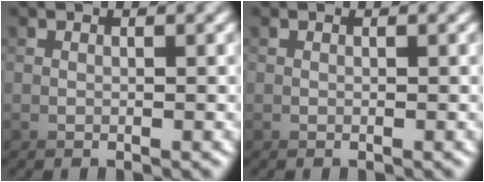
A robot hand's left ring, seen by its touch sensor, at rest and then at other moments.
{"total": 0.0}